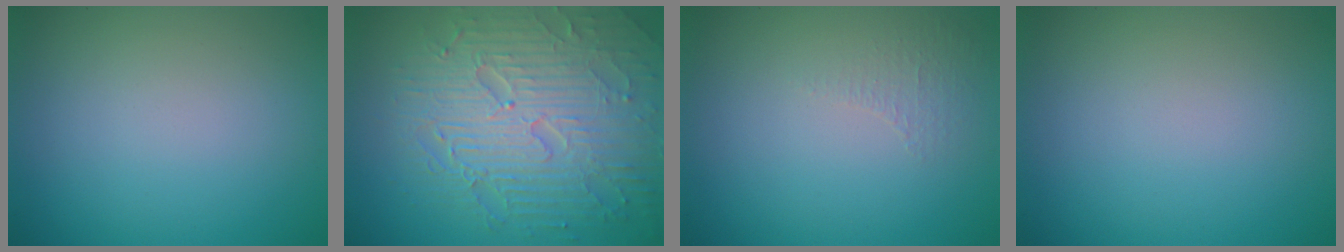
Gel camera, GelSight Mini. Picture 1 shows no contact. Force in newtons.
{"total": 9.1, "press": 6.3, "slide": 6.5}
{"total": 0.8, "press": 0.4, "slide": 0.7}
{"total": 0.0}